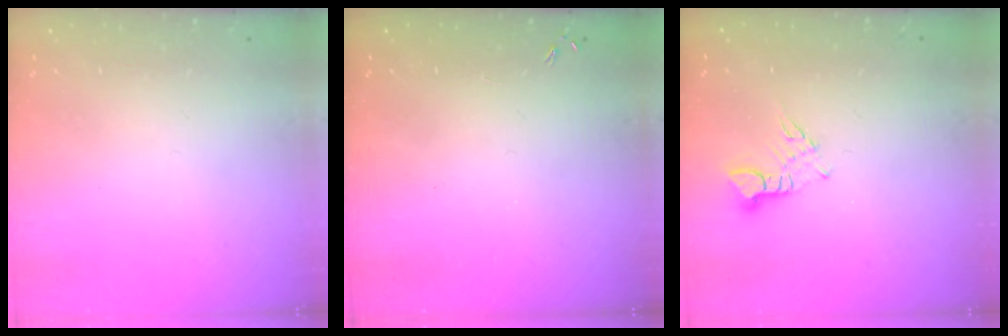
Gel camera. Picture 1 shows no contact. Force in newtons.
{"total": 0.0}
{"total": 2.5, "press": 2.5, "slide": 0.4}